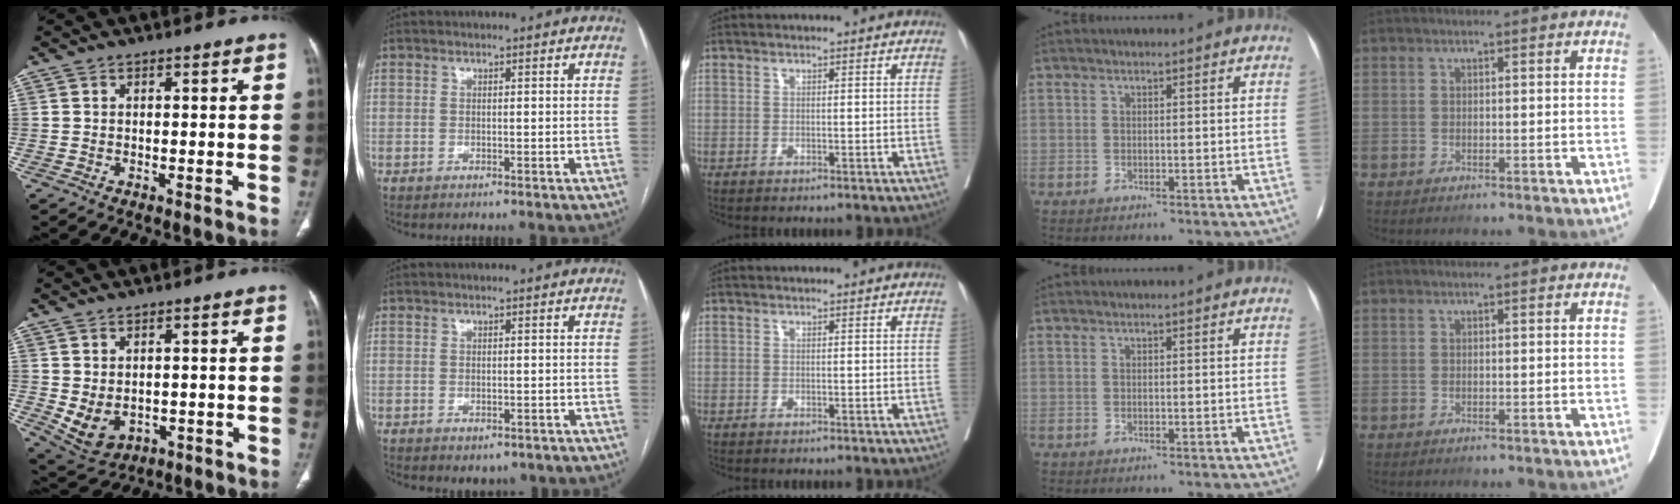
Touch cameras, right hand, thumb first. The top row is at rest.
{"thumb": {"total": 6.7, "force": [-0.9, 5.0, 4.5], "torque": [-0.071, 0.001, 0.009]}, "index": {"total": 2.6, "force": [-1.7, 1.6, 1.2], "torque": [-0.009, -0.001, -0.012]}}